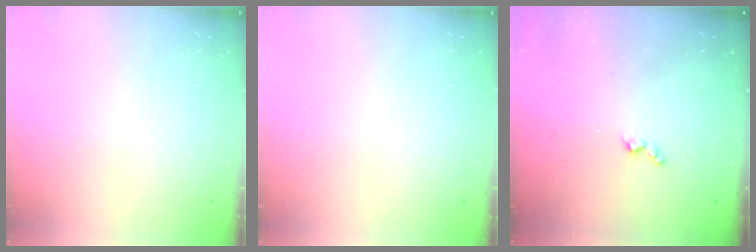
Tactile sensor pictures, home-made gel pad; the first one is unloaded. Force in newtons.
{"total": 0.0}
{"total": 3.6, "press": 3.5, "slide": 0.6}